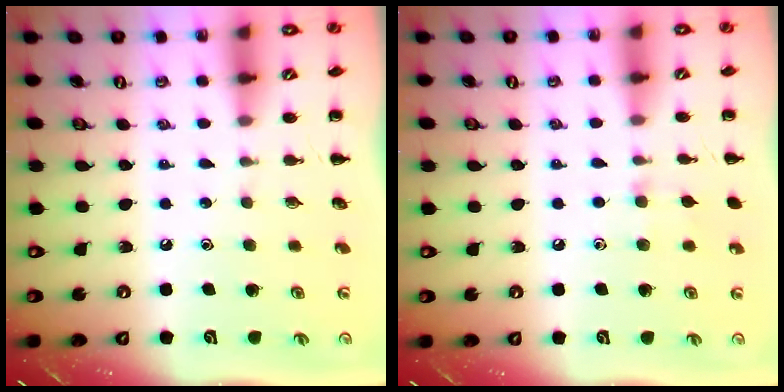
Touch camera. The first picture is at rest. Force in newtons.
{"total": 6.1, "press": 5.8, "slide": 1.9}